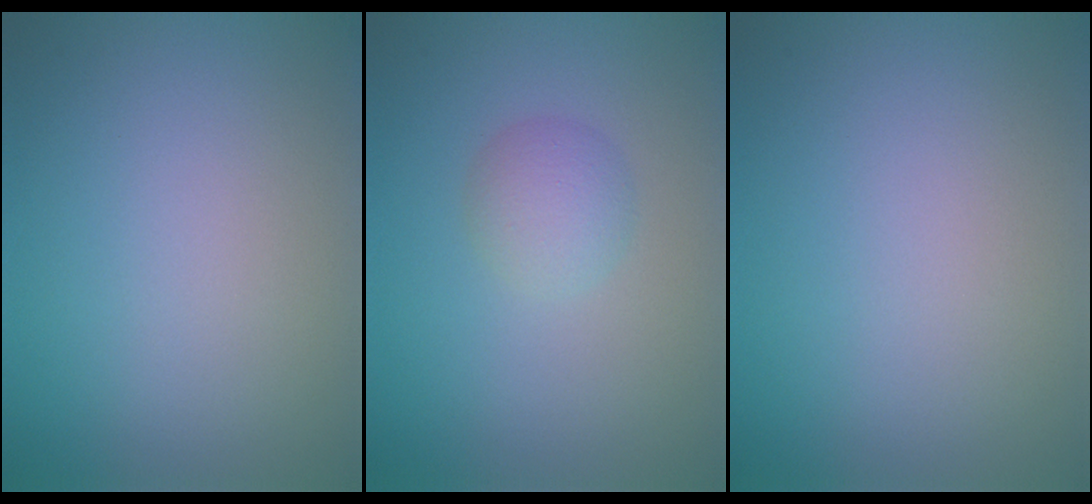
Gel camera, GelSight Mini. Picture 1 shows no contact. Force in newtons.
{"total": 2.2, "press": 2.2, "slide": 0.1}
{"total": 0.0}